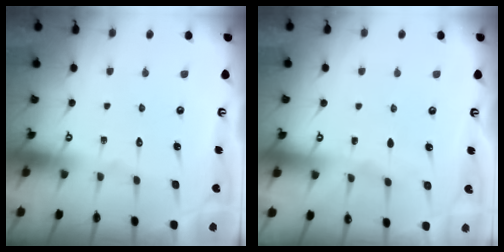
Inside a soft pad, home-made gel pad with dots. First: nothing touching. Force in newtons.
{"total": 2.9, "press": 2.8, "slide": 0.4}